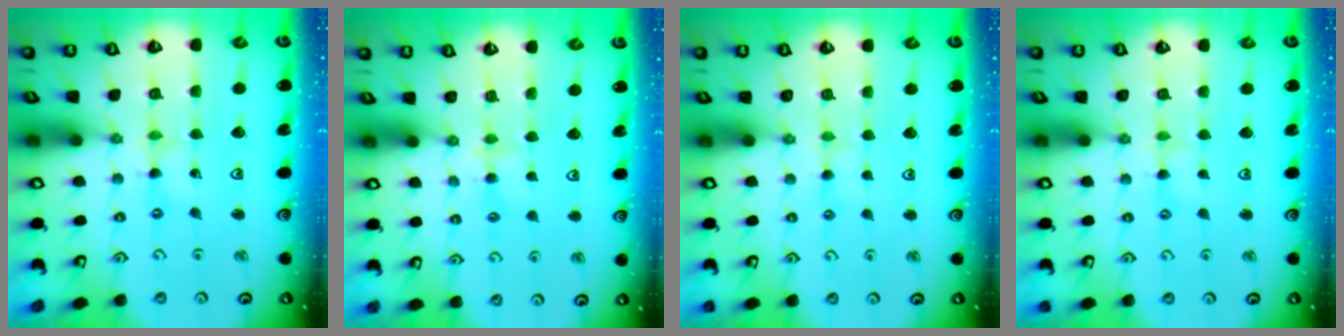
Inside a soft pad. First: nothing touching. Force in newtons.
{"total": 3.9, "press": 3.9, "slide": 0.3}
{"total": 2.1, "press": 2.1, "slide": 0.4}
{"total": 2.5, "press": 2.5, "slide": 0.4}